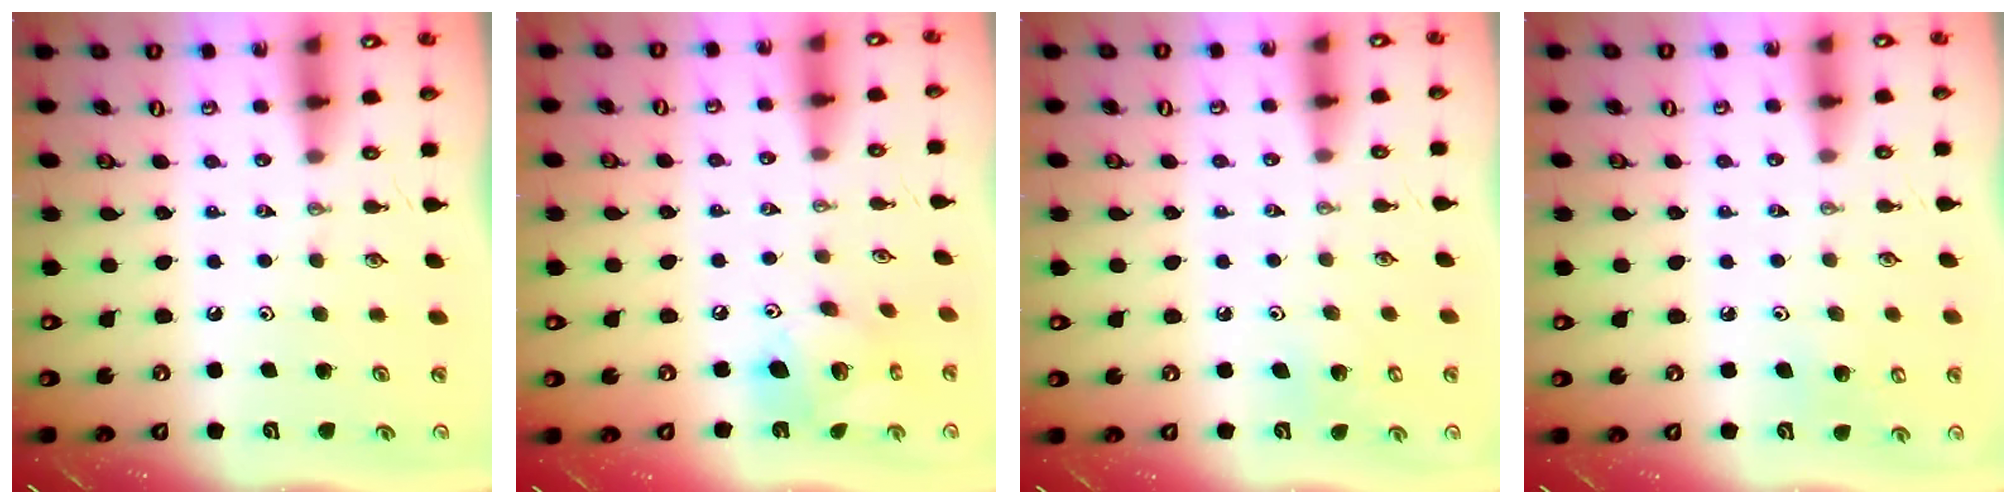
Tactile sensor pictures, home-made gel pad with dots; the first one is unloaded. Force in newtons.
{"total": 12.5, "press": 12.5, "slide": 0.5}
{"total": 4.6, "press": 4.6, "slide": 0.3}
{"total": 6.2, "press": 6.0, "slide": 1.4}